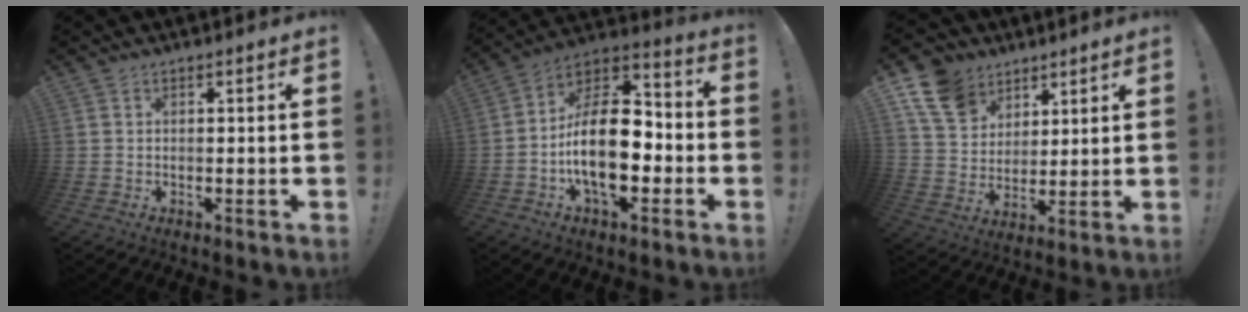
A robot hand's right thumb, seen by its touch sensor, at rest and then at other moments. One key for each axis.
{"total": 20.7, "fx": -3.8, "fy": 11.5, "fz": 16.8, "tx": -0.304, "ty": 0.014, "tz": -0.060}
{"total": 13.4, "fx": 7.9, "fy": 9.7, "fz": 4.7, "tx": -0.086, "ty": -0.045, "tz": 0.157}